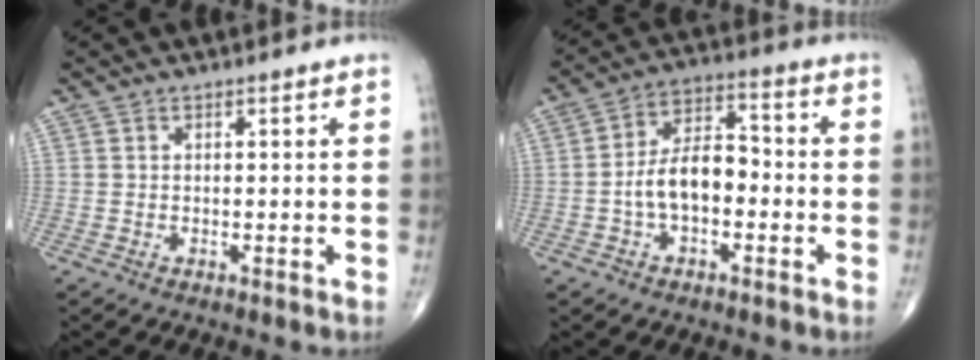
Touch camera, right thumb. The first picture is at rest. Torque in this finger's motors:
{"motor_torque": [1.25, 1.53, 1.28, -0.30, 0.08]}